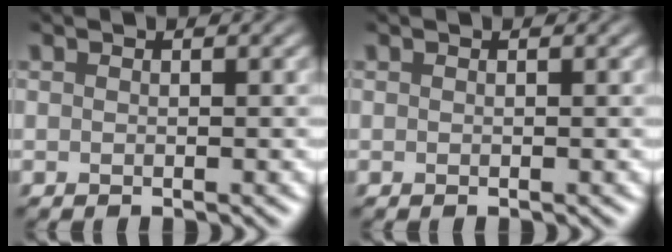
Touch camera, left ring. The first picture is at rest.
{"total": 0.0}